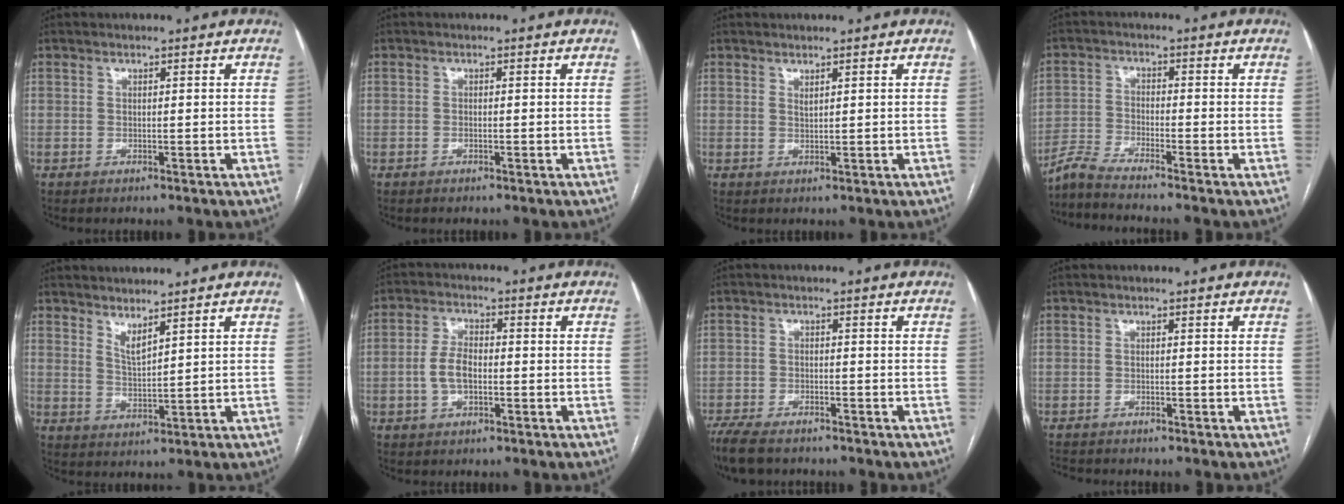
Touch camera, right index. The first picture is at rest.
{"total": 0.0}
{"total": 0.9, "force": [0.7, 0.1, 0.5], "torque": [-0.011, -0.005, 0.016]}
{"total": 4.9, "force": [-4.5, -1.5, 1.3], "torque": [-0.036, -0.022, -0.090]}
{"total": 3.1, "force": [2.5, 0.2, 1.7], "torque": [-0.035, -0.017, 0.055]}
{"total": 4.7, "force": [-0.8, 2.4, 3.9], "torque": [-0.088, 0.011, -0.013]}
{"total": 7.4, "force": [-6.1, 2.3, 3.6], "torque": [-0.064, -0.016, -0.102]}
{"total": 1.8, "force": [-1.7, 0.4, 0.3], "torque": [-0.004, -0.008, -0.026]}